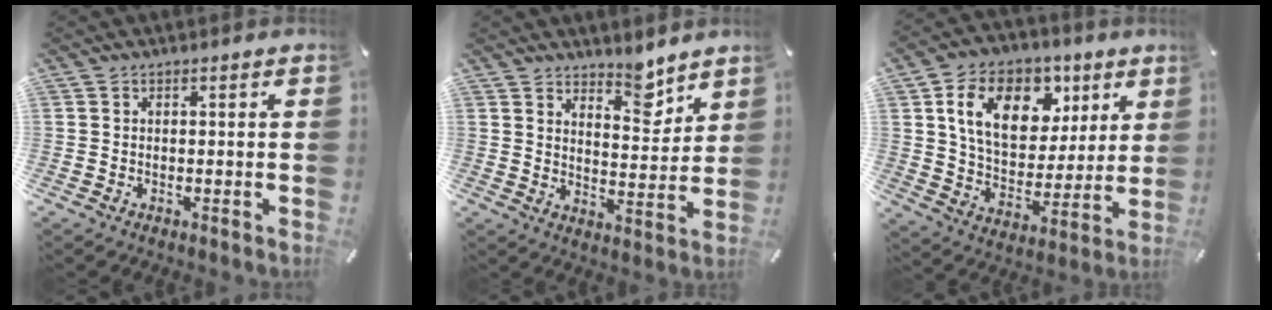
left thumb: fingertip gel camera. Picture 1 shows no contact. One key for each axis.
{"total": 7.8, "fx": 6.8, "fy": 3.2, "fz": 2.2, "tx": -0.011, "ty": -0.060, "tz": 0.119}
{"total": 16.2, "fx": 7.4, "fy": 11.5, "fz": 8.8, "tx": -0.146, "ty": -0.019, "tz": 0.135}